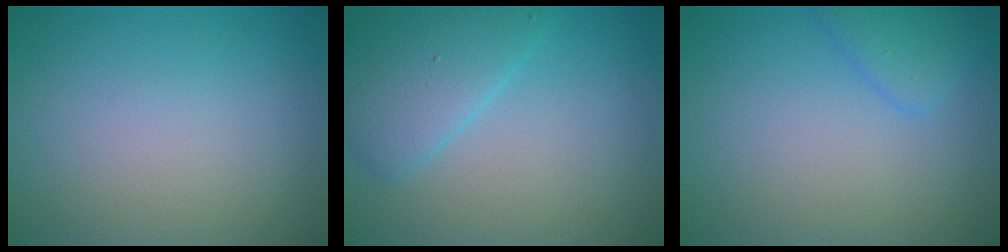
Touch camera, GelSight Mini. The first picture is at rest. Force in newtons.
{"total": 3.7, "press": 3.7, "slide": 0.3}
{"total": 1.9, "press": 1.9, "slide": 0.1}